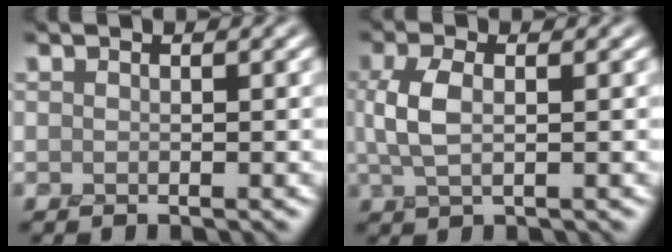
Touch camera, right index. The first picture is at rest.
{"total": 2.5, "force": [0.3, 1.0, 2.3], "torque": [-0.058, 0.000, 0.007]}